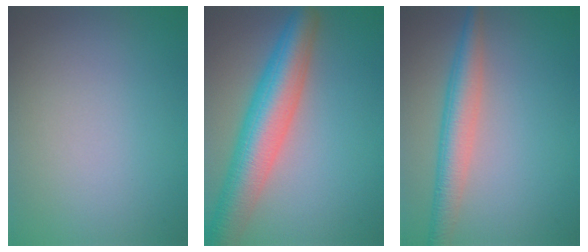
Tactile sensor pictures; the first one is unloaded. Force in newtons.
{"total": 7.8, "press": 7.8, "slide": 0.3}
{"total": 4.0, "press": 4.0, "slide": 0.2}